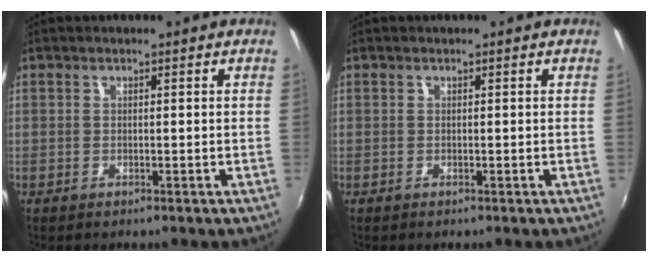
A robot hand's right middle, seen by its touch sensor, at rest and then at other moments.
{"total": 0.0}